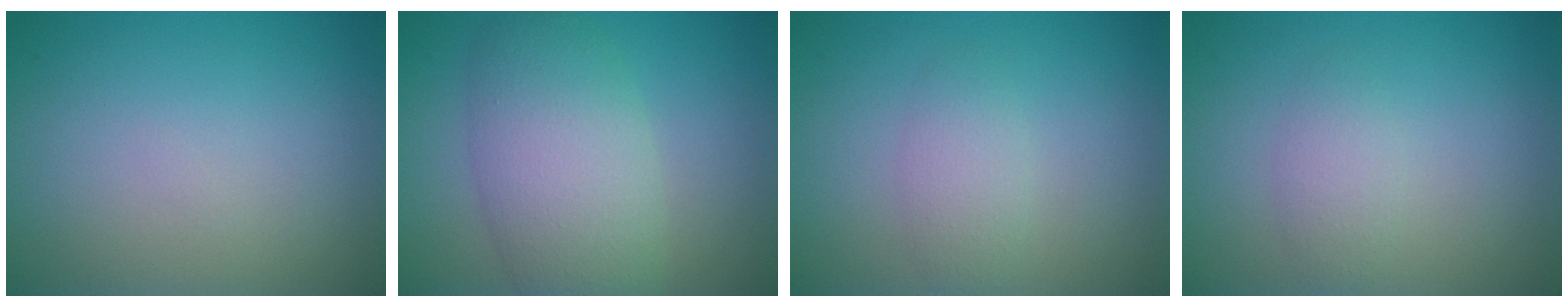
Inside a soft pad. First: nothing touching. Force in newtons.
{"total": 7.0, "press": 7.0, "slide": 0.4}
{"total": 2.0, "press": 2.0, "slide": 0.0}
{"total": 1.8, "press": 1.8, "slide": 0.0}